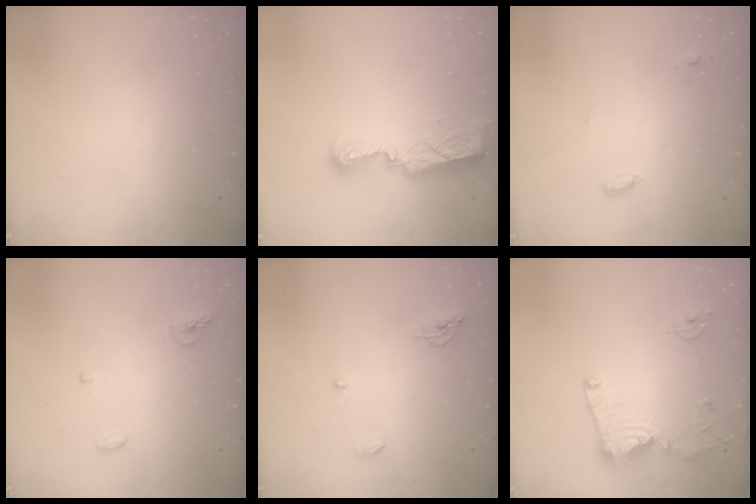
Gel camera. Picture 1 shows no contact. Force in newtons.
{"total": 7.9, "press": 7.9, "slide": 0.9}
{"total": 5.0, "press": 5.0, "slide": 0.4}
{"total": 5.2, "press": 5.0, "slide": 1.2}
{"total": 6.0, "press": 6.0, "slide": 0.4}
{"total": 13.4, "press": 13.4, "slide": 1.5}